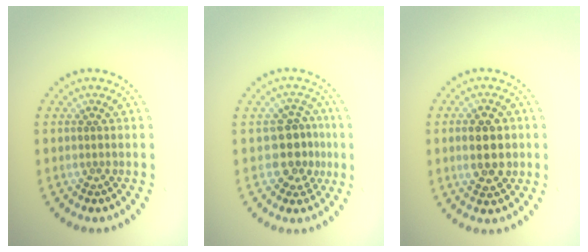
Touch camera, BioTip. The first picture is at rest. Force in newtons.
{"total": 3.4, "press": 3.0, "slide": 1.6}
{"total": 4.5, "press": 4.5, "slide": 0.2}